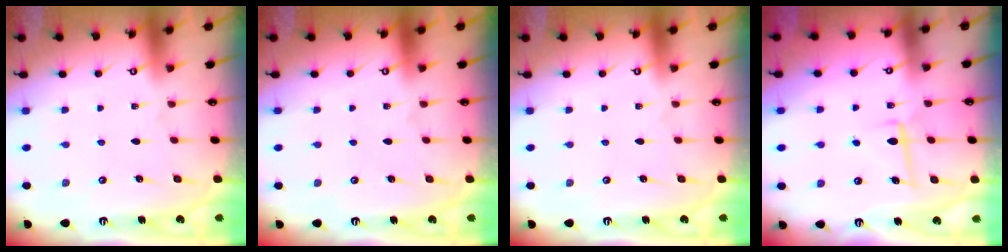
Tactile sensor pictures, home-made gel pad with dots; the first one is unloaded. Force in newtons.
{"total": 0.0}
{"total": 0.0}
{"total": 6.0, "press": 5.8, "slide": 1.3}